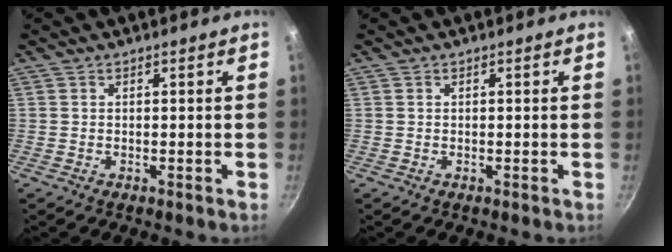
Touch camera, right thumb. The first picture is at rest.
{"total": 0.0}